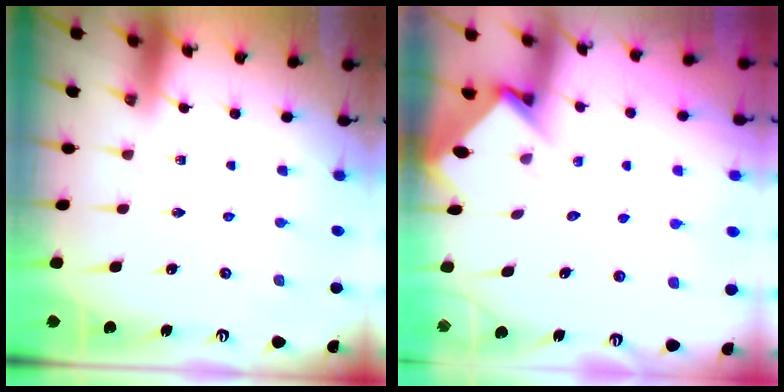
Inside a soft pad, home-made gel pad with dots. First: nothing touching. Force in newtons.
{"total": 3.7, "press": 3.7, "slide": 0.2}